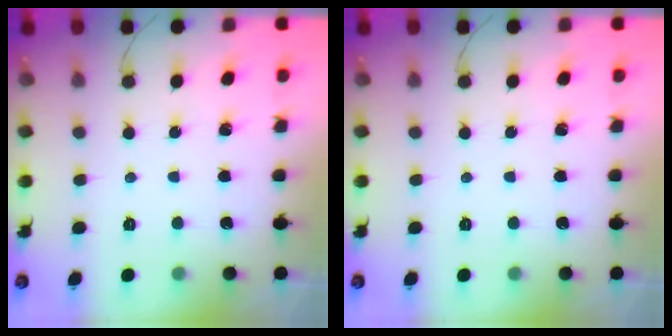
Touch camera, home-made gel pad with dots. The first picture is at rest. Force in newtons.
{"total": 0.0}